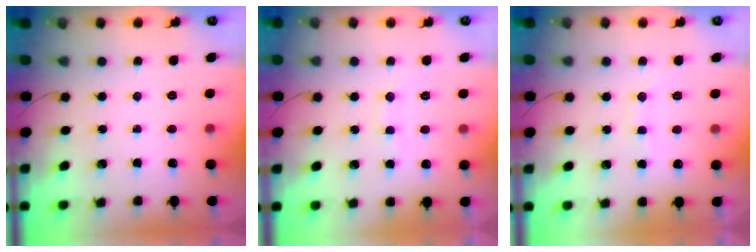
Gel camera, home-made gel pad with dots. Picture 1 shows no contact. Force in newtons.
{"total": 7.4, "press": 7.3, "slide": 1.3}
{"total": 7.6, "press": 7.4, "slide": 1.5}